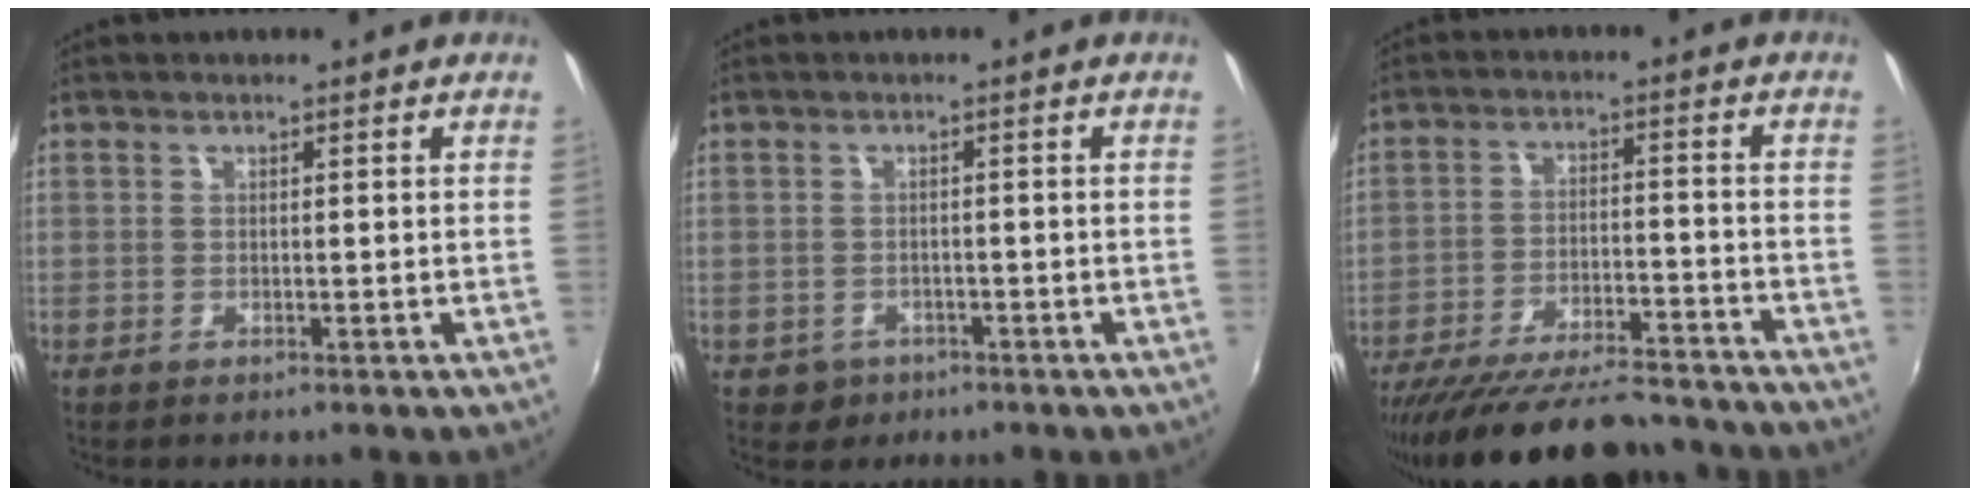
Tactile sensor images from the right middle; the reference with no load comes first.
{"total": 3.2, "force": [-1.5, 2.7, 0.8], "torque": [-0.027, 0.000, -0.016]}
{"total": 21.4, "force": [-18.9, 4.6, 8.8], "torque": [-0.174, -0.021, -0.270]}